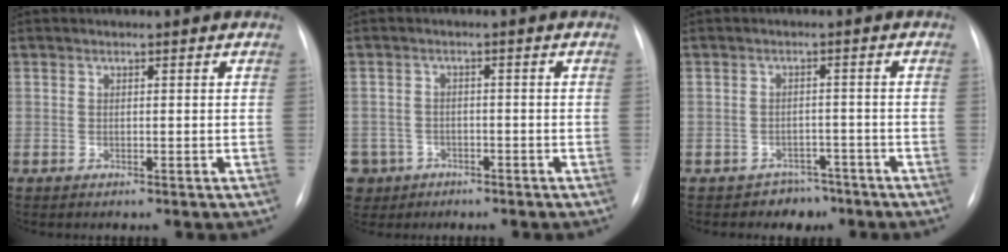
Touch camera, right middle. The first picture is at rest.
{"total": 8.1, "force": [-4.4, 6.7, 1.0], "torque": [-0.041, 0.007, -0.070]}
{"total": 3.6, "force": [-2.7, 2.3, -0.4], "torque": [0.009, 0.014, -0.035]}